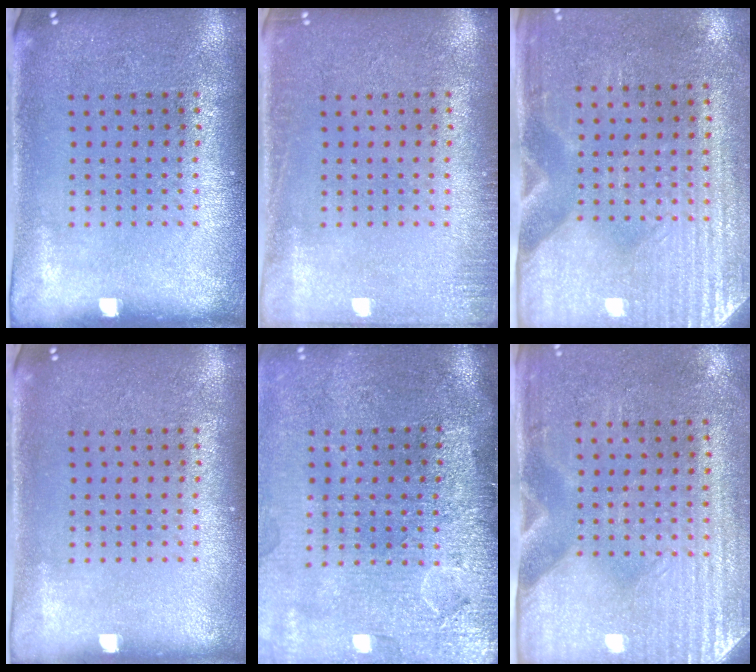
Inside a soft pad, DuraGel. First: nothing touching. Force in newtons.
{"total": 1.3, "press": 1.3, "slide": 0.3}
{"total": 3.0, "press": 2.7, "slide": 1.5}
{"total": 0.0}
{"total": 4.4, "press": 3.6, "slide": 2.5}
{"total": 3.0, "press": 2.6, "slide": 1.5}